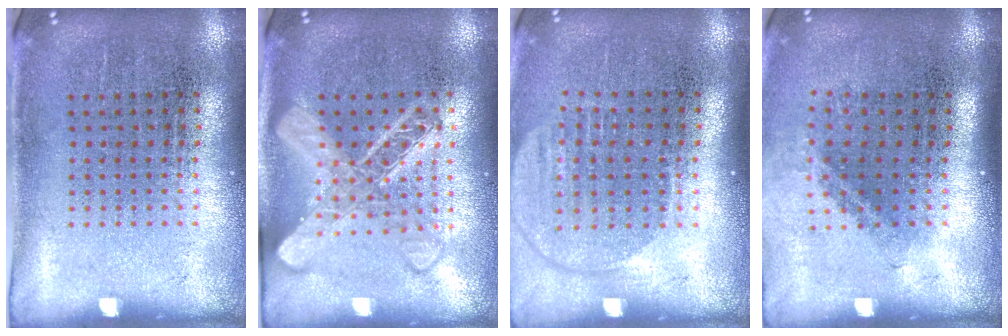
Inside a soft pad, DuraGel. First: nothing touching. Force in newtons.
{"total": 2.9, "press": 2.8, "slide": 0.5}
{"total": 1.6, "press": 1.4, "slide": 0.8}
{"total": 1.5, "press": 1.0, "slide": 1.1}